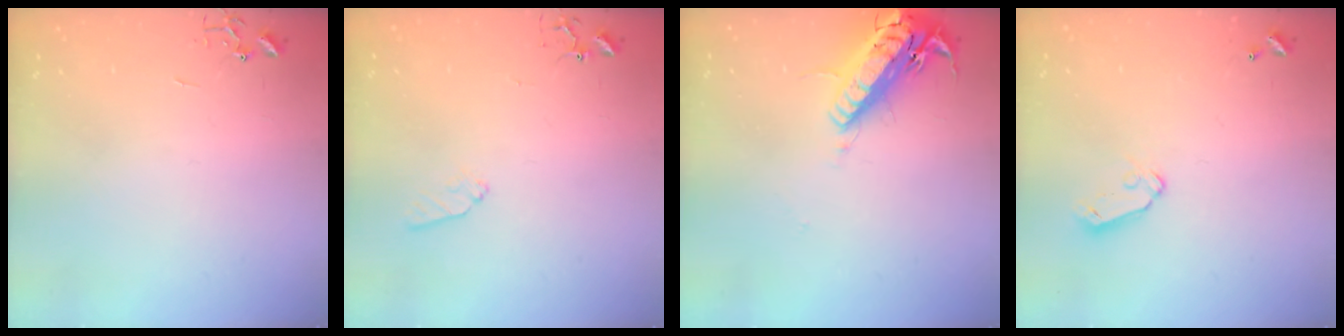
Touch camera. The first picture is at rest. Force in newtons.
{"total": 7.7, "press": 7.6, "slide": 0.9}
{"total": 17.6, "press": 17.3, "slide": 3.4}
{"total": 6.2, "press": 6.2, "slide": 0.6}